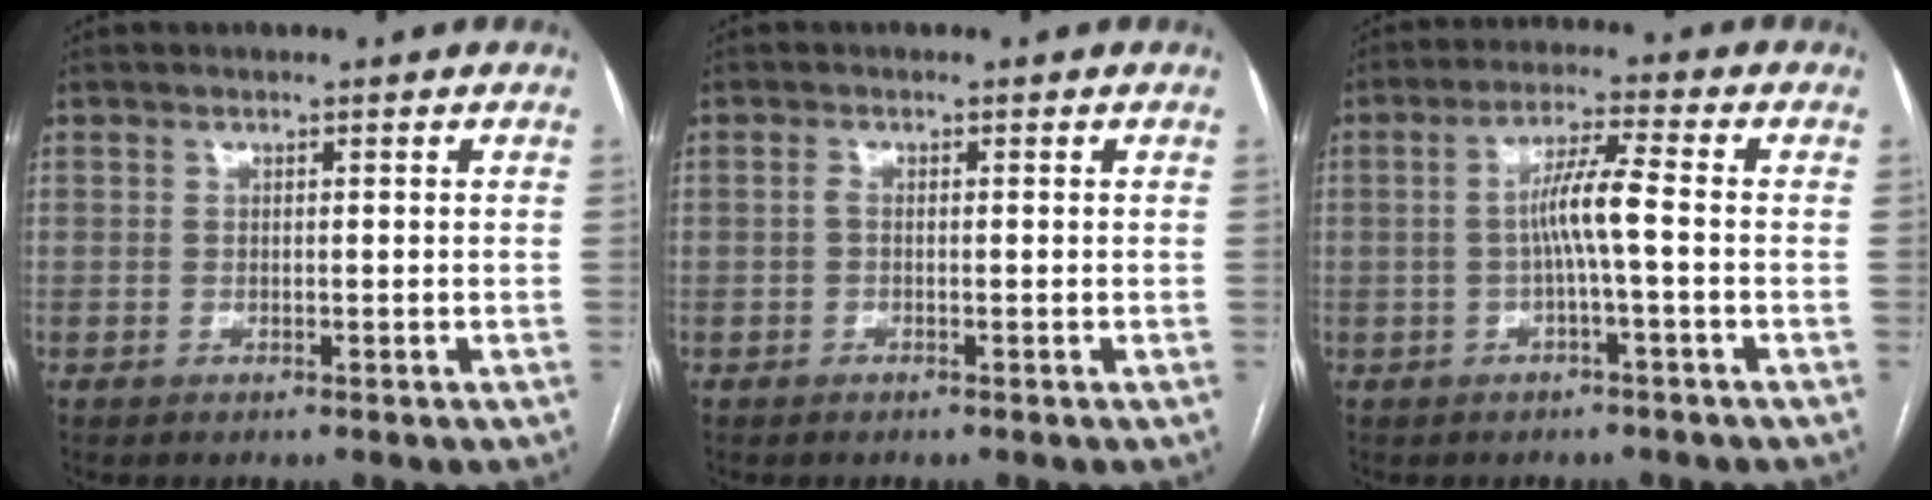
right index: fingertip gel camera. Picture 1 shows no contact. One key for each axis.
{"total": 0.8, "fx": -0.1, "fy": 0.3, "fz": 0.7, "tx": -0.013, "ty": 0.002, "tz": -0.004}
{"total": 5.6, "fx": -0.7, "fy": -0.2, "fz": 5.5, "tx": -0.104, "ty": 0.014, "tz": -0.013}